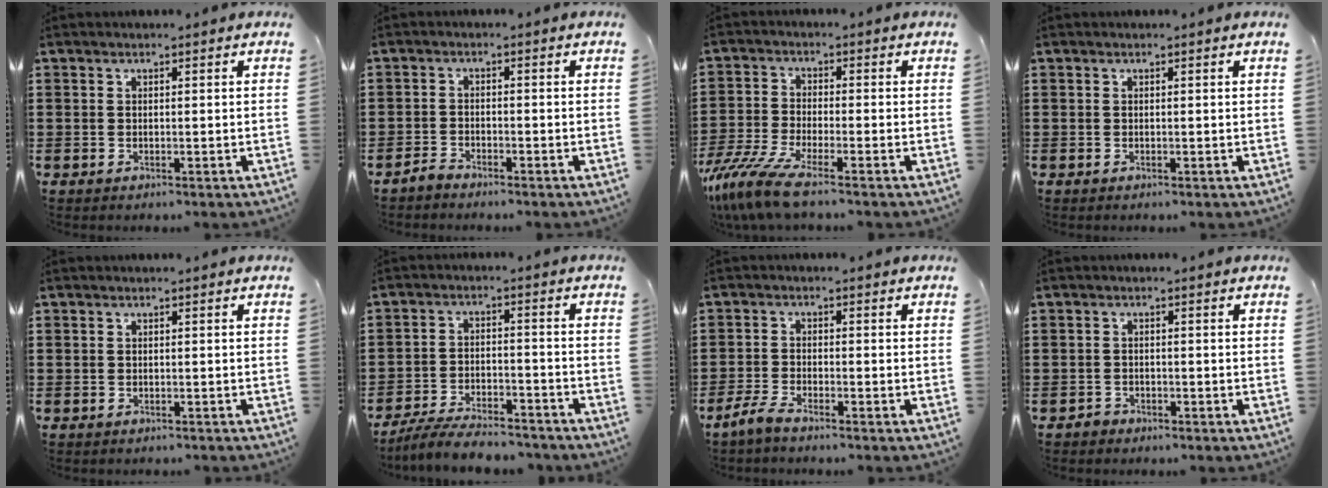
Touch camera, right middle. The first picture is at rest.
{"total": 1.8, "force": [-1.8, 0.3, 0.4], "torque": [-0.019, 0.001, -0.038]}
{"total": 7.9, "force": [-6.0, 1.0, 5.0], "torque": [-0.129, -0.017, -0.124]}
{"total": 0.0}
{"total": 0.6, "force": [-0.5, 0.2, -0.1], "torque": [0.000, 0.002, -0.012]}
{"total": 6.1, "force": [-5.8, 0.8, 1.9], "torque": [-0.041, 0.001, -0.112]}
{"total": 3.0, "force": [-2.4, 0.4, 1.7], "torque": [-0.051, -0.003, -0.054]}
{"total": 1.2, "force": [-1.0, 0.6, 0.1], "torque": [-0.004, 0.002, -0.023]}